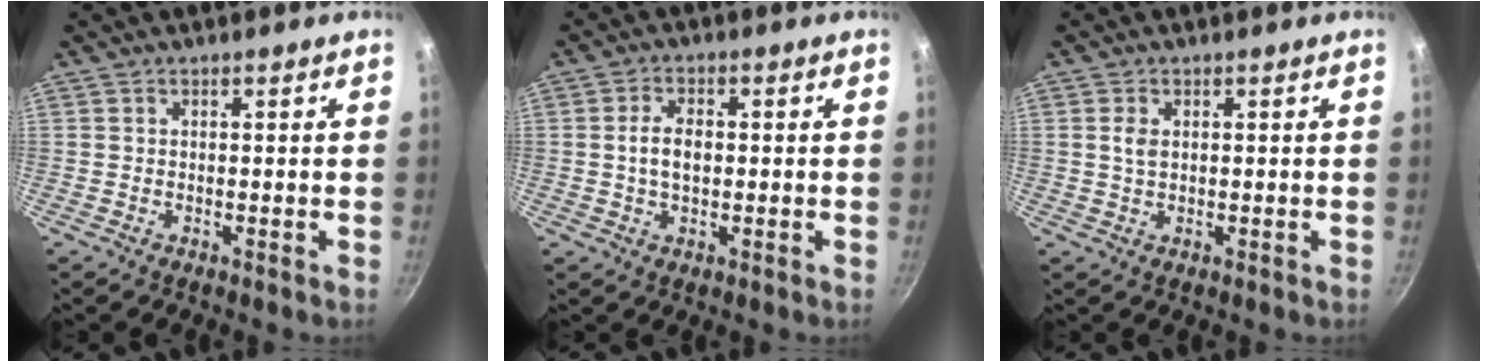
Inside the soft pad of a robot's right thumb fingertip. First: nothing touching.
{"total": 4.9, "force": [0.1, 2.9, 3.9], "torque": [-0.061, 0.009, -0.003]}
{"total": 2.3, "force": [0.5, 1.4, 1.8], "torque": [-0.033, -0.002, 0.011]}